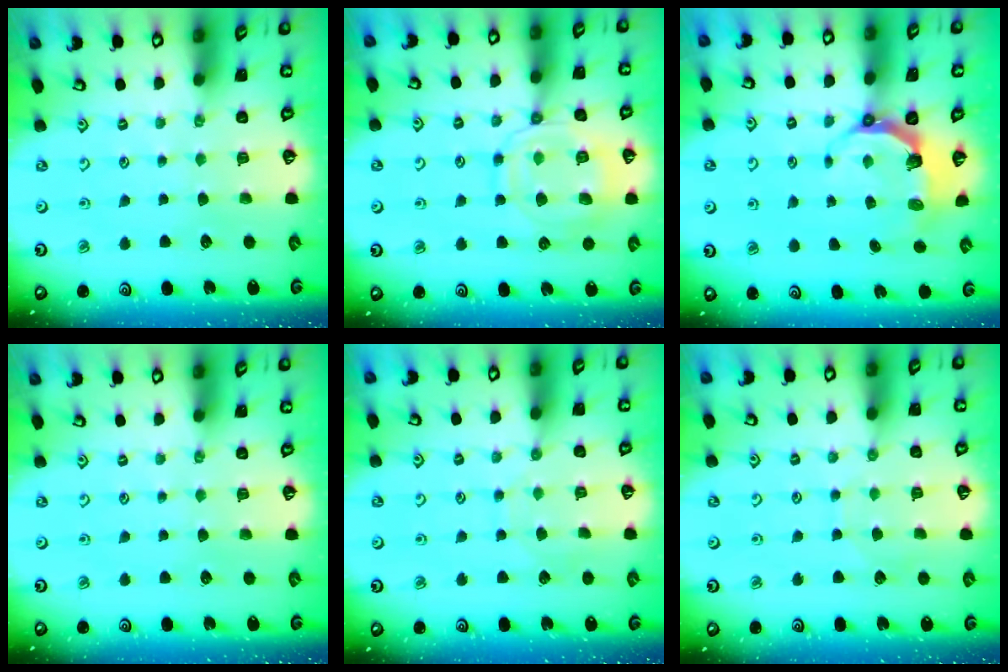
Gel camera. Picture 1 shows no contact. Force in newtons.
{"total": 13.6, "press": 13.6, "slide": 1.2}
{"total": 5.5, "press": 4.0, "slide": 3.7}
{"total": 0.0}
{"total": 6.1, "press": 6.1, "slide": 0.4}
{"total": 3.8, "press": 3.8, "slide": 0.4}